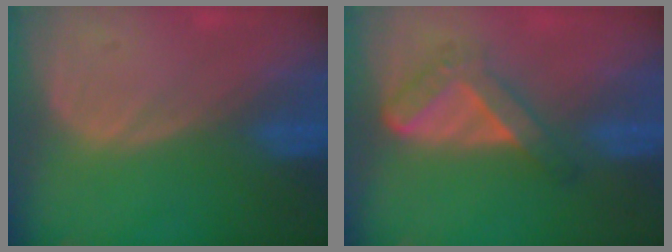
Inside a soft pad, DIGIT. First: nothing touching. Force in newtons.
{"total": 5.6, "press": 4.7, "slide": 3.0}